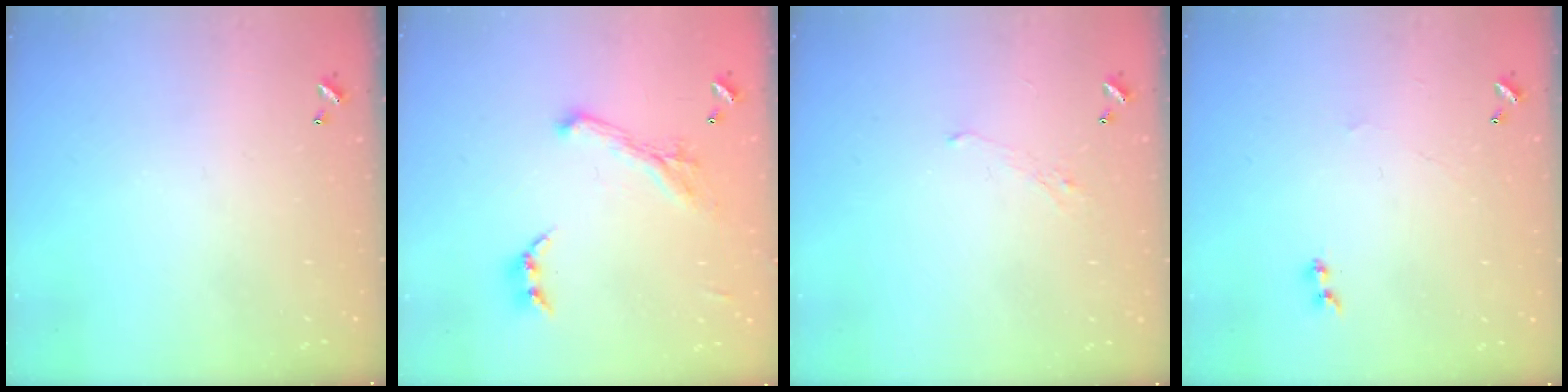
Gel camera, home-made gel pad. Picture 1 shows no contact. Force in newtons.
{"total": 2.1, "press": 1.7, "slide": 1.2}
{"total": 3.1, "press": 3.0, "slide": 0.7}
{"total": 1.0, "press": 0.3, "slide": 1.0}